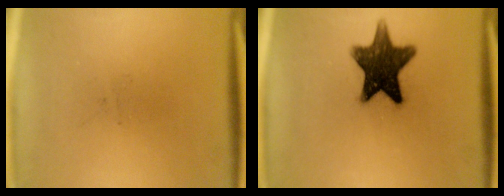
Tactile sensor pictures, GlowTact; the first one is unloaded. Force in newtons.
{"total": 12.8}